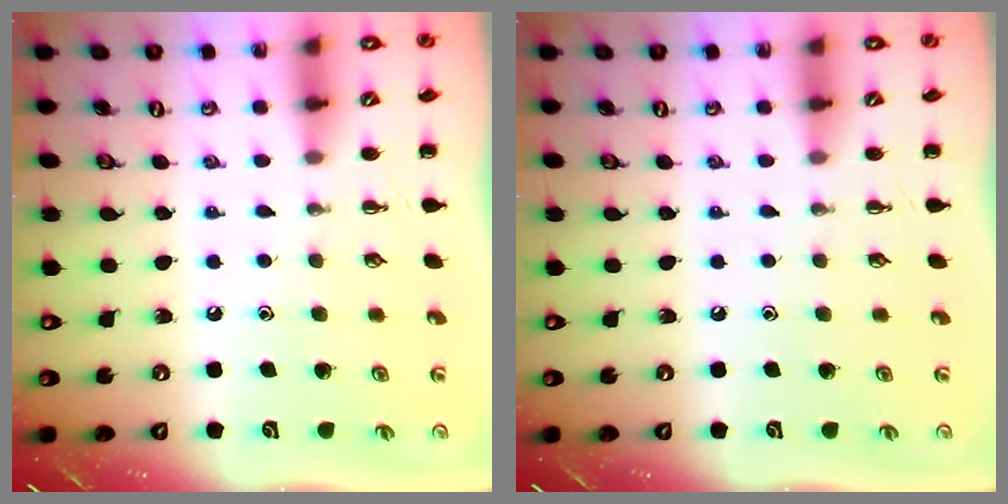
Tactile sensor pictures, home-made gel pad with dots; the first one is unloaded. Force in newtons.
{"total": 0.0}